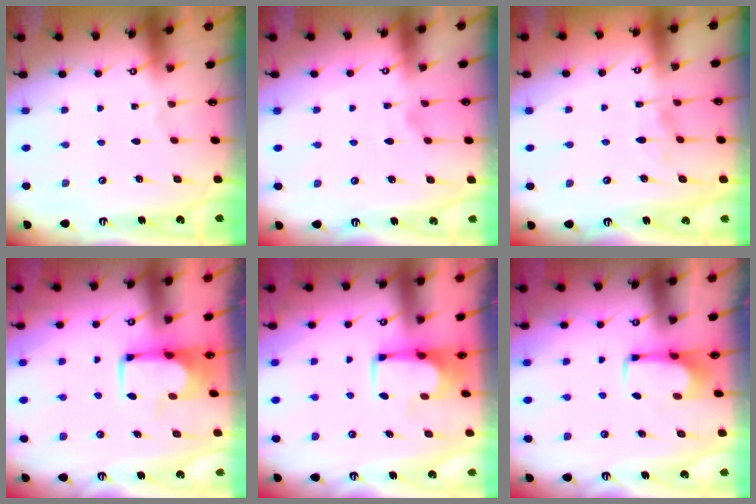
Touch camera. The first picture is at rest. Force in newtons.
{"total": 1.0, "press": 0.0, "slide": 1.0}
{"total": 3.6, "press": 3.6, "slide": 0.3}
{"total": 2.2, "press": 2.2, "slide": 0.2}
{"total": 1.5, "press": 1.5, "slide": 0.1}
{"total": 1.5, "press": 1.5, "slide": 0.4}